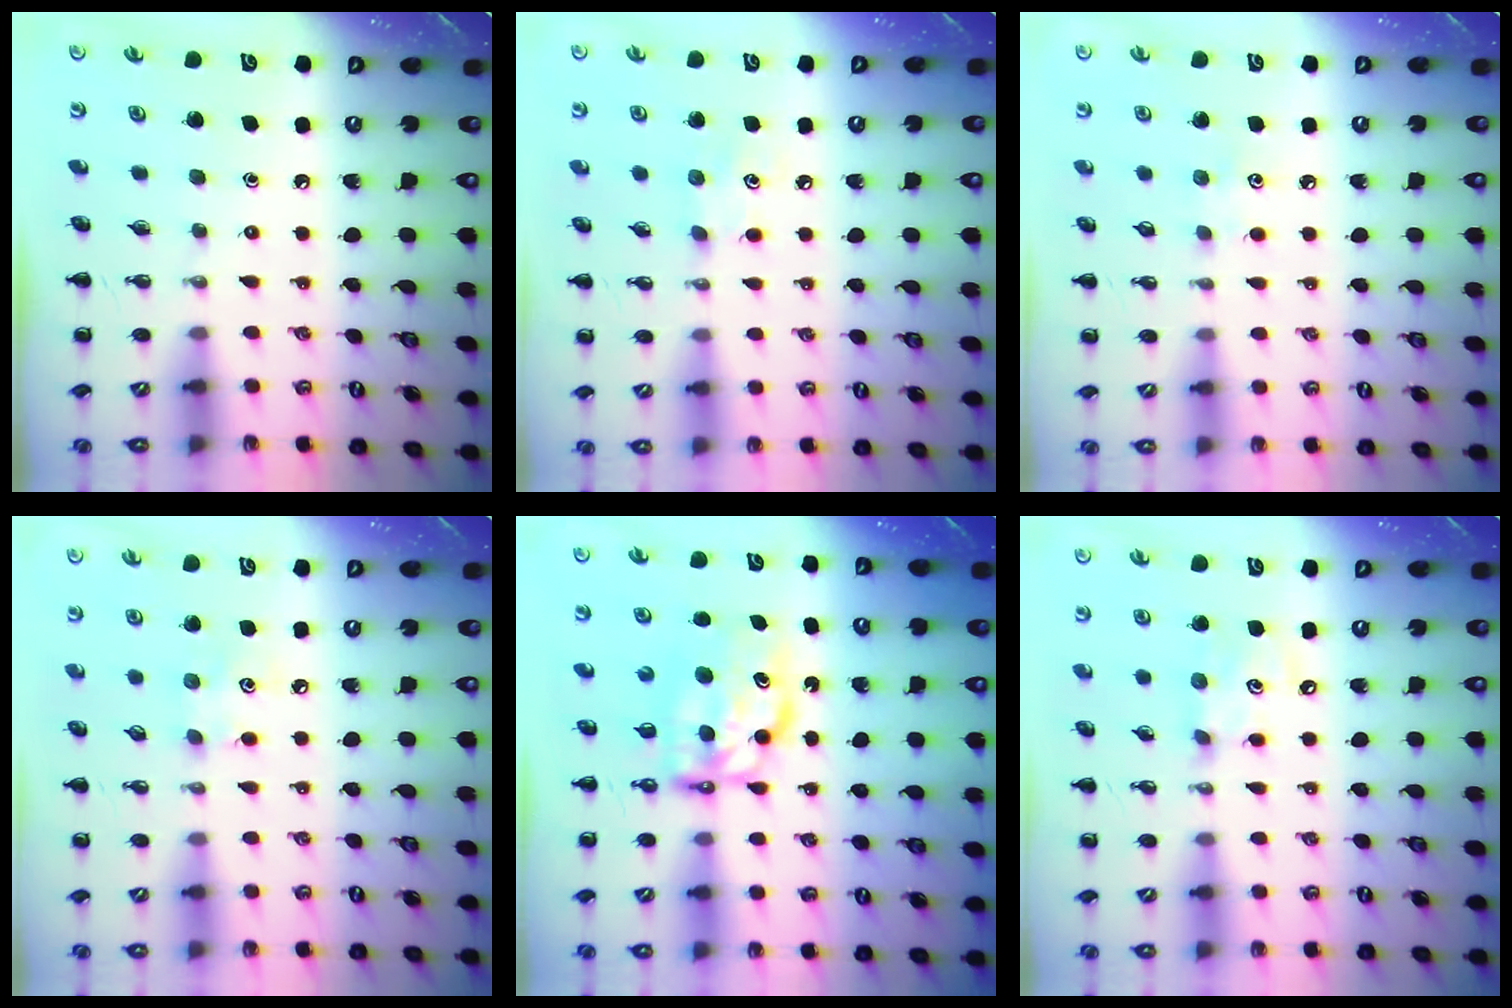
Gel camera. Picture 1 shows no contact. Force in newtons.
{"total": 4.7, "press": 4.5, "slide": 1.3}
{"total": 2.8, "press": 2.7, "slide": 0.7}
{"total": 4.2, "press": 4.1, "slide": 0.9}
{"total": 6.7, "press": 6.6, "slide": 1.2}
{"total": 5.6, "press": 5.5, "slide": 1.1}